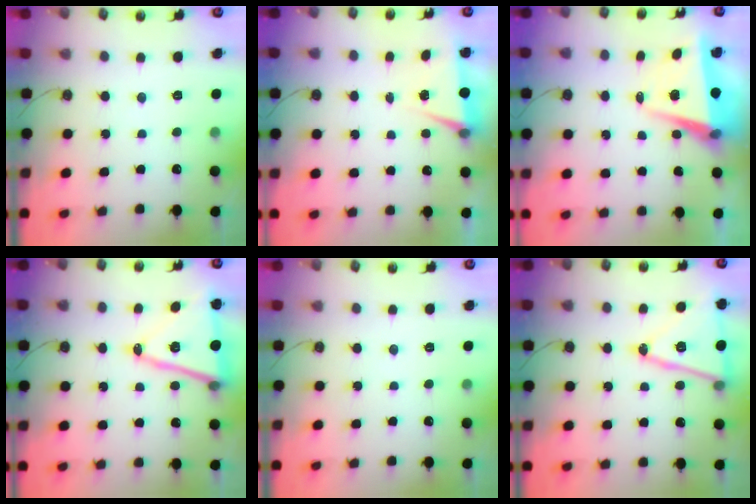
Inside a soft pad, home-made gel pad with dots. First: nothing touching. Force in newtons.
{"total": 4.9, "press": 2.0, "slide": 4.5}
{"total": 6.9, "press": 5.3, "slide": 4.4}
{"total": 15.7, "press": 15.2, "slide": 3.7}
{"total": 0.0}
{"total": 16.0, "press": 15.6, "slide": 3.6}